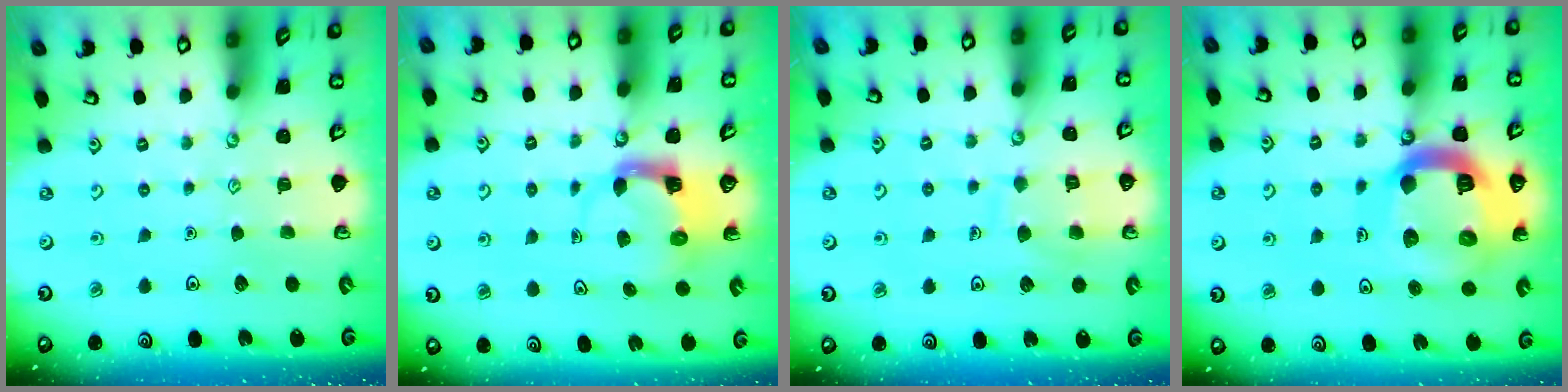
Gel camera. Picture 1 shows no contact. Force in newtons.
{"total": 3.8, "press": 3.8, "slide": 0.4}
{"total": 8.0, "press": 8.0, "slide": 0.8}
{"total": 22.0, "press": 21.8, "slide": 2.4}